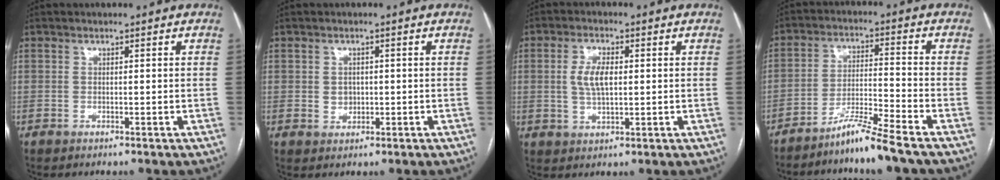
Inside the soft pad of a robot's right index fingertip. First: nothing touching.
{"total": 2.0, "force": [0.0, 1.8, 0.8], "torque": [-0.012, 0.002, 0.006]}
{"total": 5.2, "force": [0.6, 2.2, 4.7], "torque": [-0.098, 0.007, 0.014]}
{"total": 7.3, "force": [-6.1, -1.3, 3.8], "torque": [-0.075, -0.016, -0.112]}